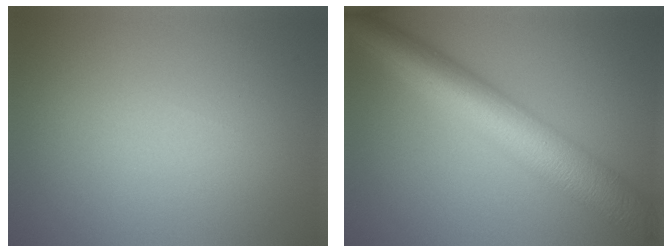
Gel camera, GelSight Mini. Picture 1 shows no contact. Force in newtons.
{"total": 9.2, "press": 9.2, "slide": 0.2}